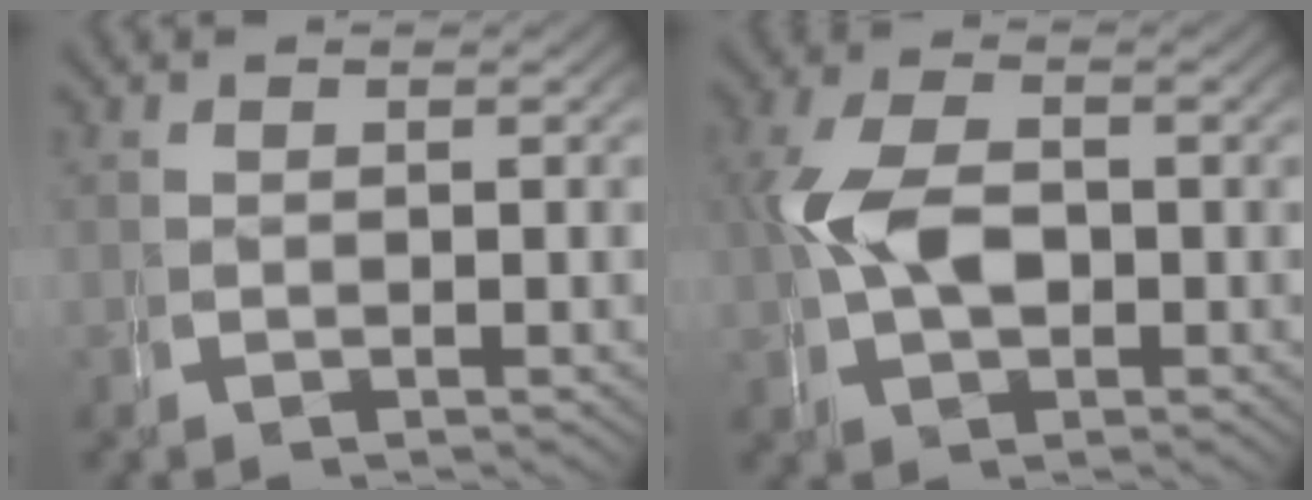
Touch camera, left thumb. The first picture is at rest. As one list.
[{"total": 4.7, "force": [0.4, 3.4, 3.2], "torque": [-0.081, -0.015, 0.018]}]